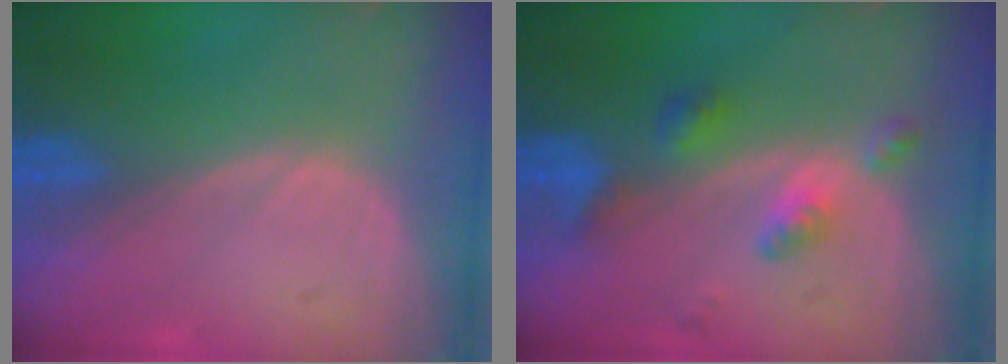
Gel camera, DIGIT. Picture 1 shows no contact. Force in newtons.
{"total": 5.4, "press": 4.6, "slide": 2.7}